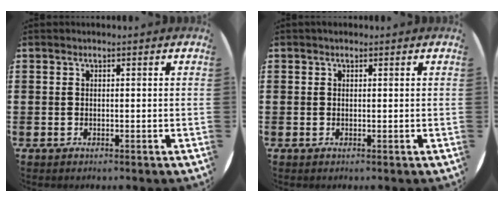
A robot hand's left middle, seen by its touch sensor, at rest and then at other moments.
{"total": 0.0}